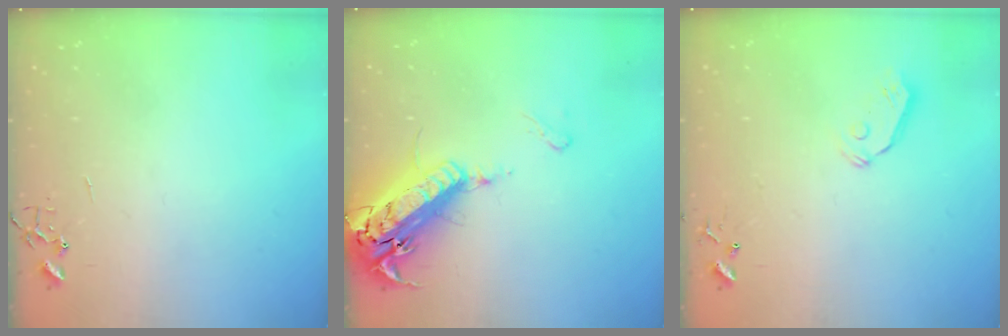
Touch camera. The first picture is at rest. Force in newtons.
{"total": 21.2, "press": 20.7, "slide": 4.7}
{"total": 4.4, "press": 4.3, "slide": 0.5}